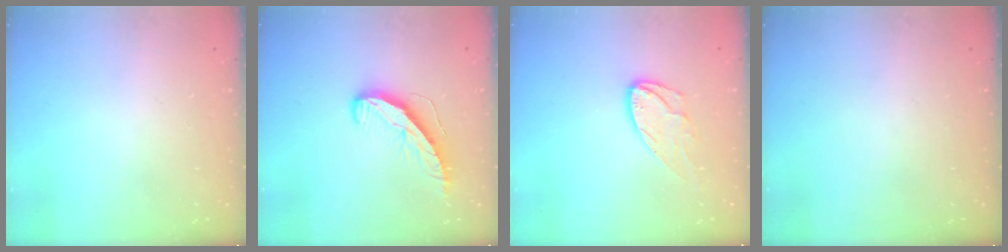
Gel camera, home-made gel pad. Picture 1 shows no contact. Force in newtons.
{"total": 9.4, "press": 9.4, "slide": 0.4}
{"total": 9.3, "press": 9.3, "slide": 0.5}
{"total": 0.0}